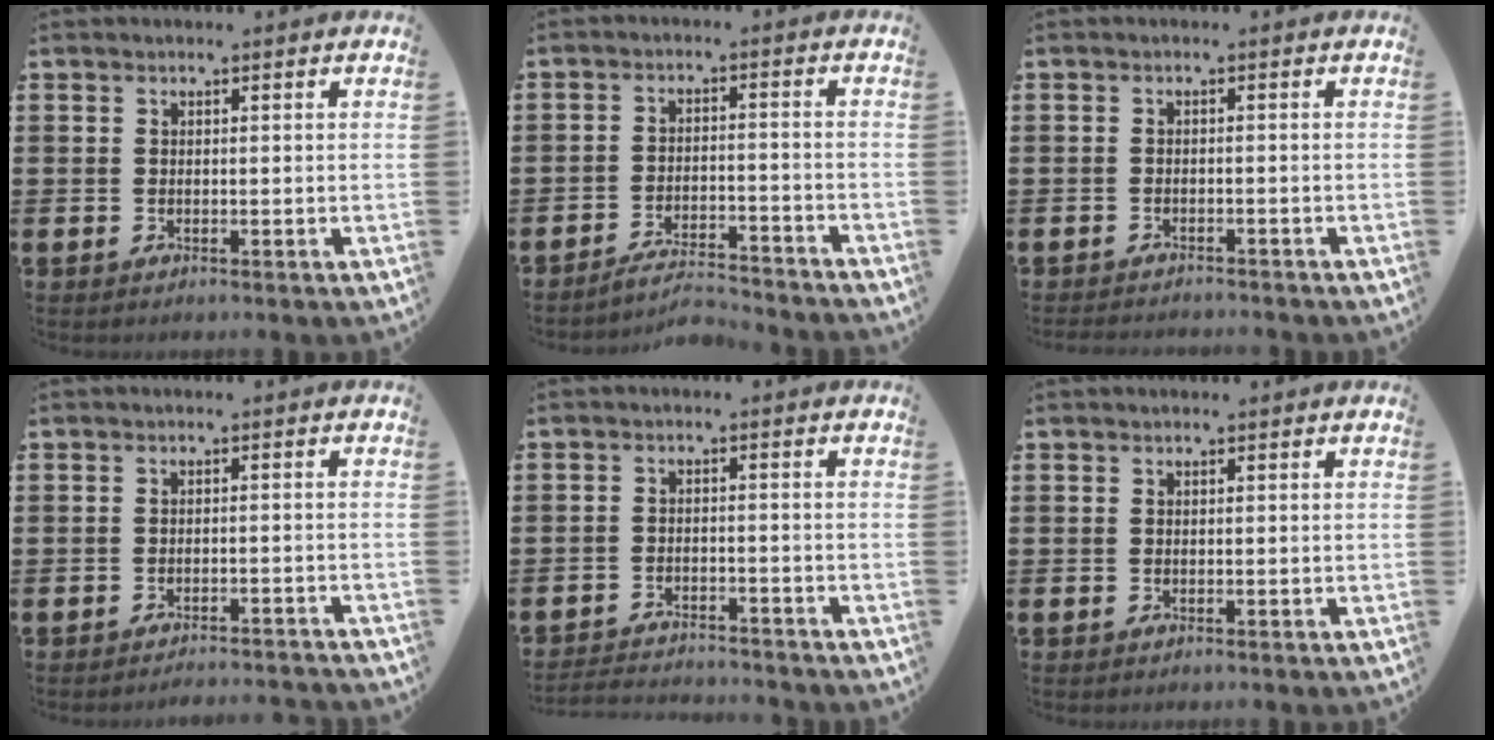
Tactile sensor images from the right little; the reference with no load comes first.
{"total": 4.0, "force": [-4.0, 0.0, 0.7], "torque": [-0.013, 0.000, -0.081]}
{"total": 1.2, "force": [-1.2, -0.1, -0.1], "torque": [-0.001, 0.001, -0.025]}
{"total": 1.5, "force": [-1.5, -0.2, 0.0], "torque": [-0.001, 0.005, -0.031]}
{"total": 2.5, "force": [-2.5, 0.0, -0.2], "torque": [-0.003, 0.003, -0.055]}
{"total": 0.0}